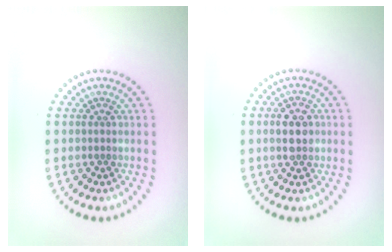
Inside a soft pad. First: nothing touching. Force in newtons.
{"total": 2.6, "press": 2.6, "slide": 0.2}